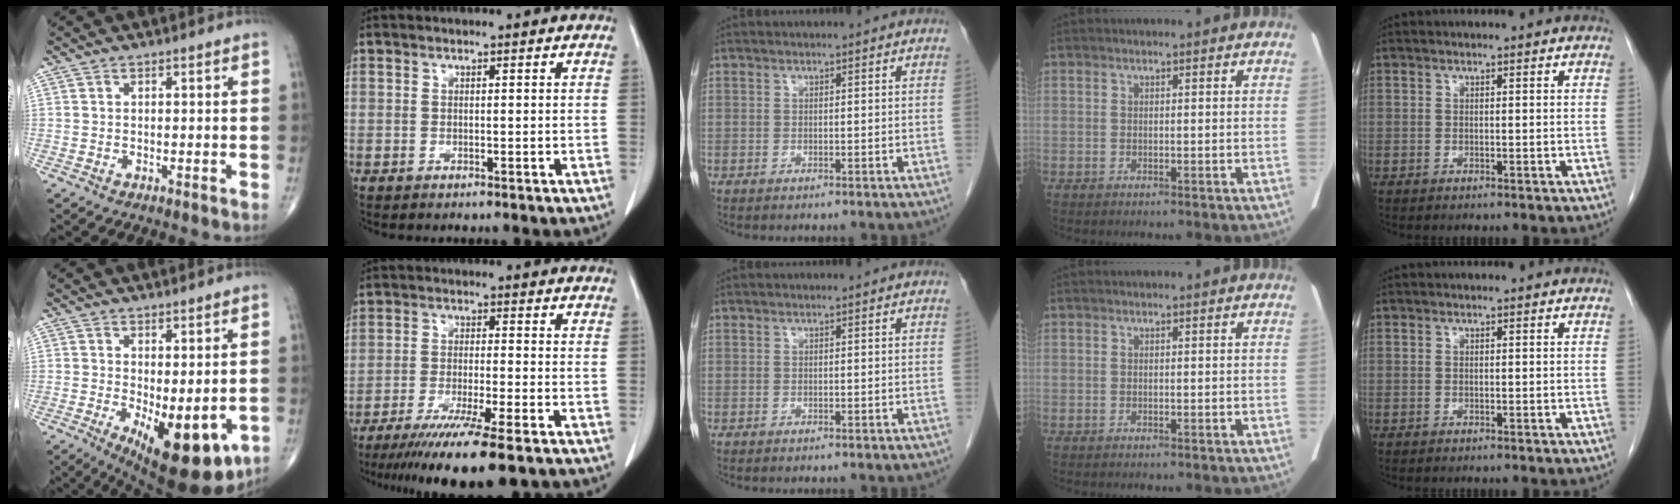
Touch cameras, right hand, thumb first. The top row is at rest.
{"thumb": {"total": 13.7, "force": [-3.9, 5.7, 11.9], "torque": [-0.157, -0.024, -0.039]}, "index": {"total": 13.5, "force": [-10.0, 0.1, 9.1], "torque": [-0.144, -0.039, -0.158]}}